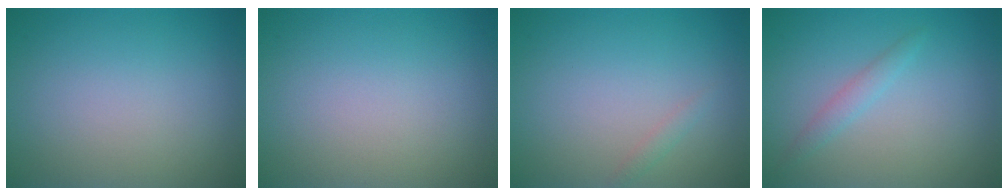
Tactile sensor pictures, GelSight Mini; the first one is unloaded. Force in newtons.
{"total": 0.0}
{"total": 0.7, "press": 0.7, "slide": 0.1}
{"total": 1.3, "press": 1.3, "slide": 0.1}